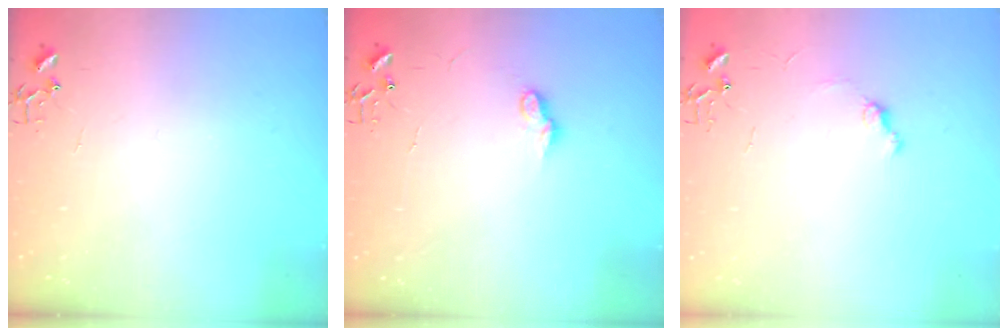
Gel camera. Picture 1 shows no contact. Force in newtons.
{"total": 6.9, "press": 6.9, "slide": 0.2}
{"total": 5.8, "press": 5.7, "slide": 0.6}